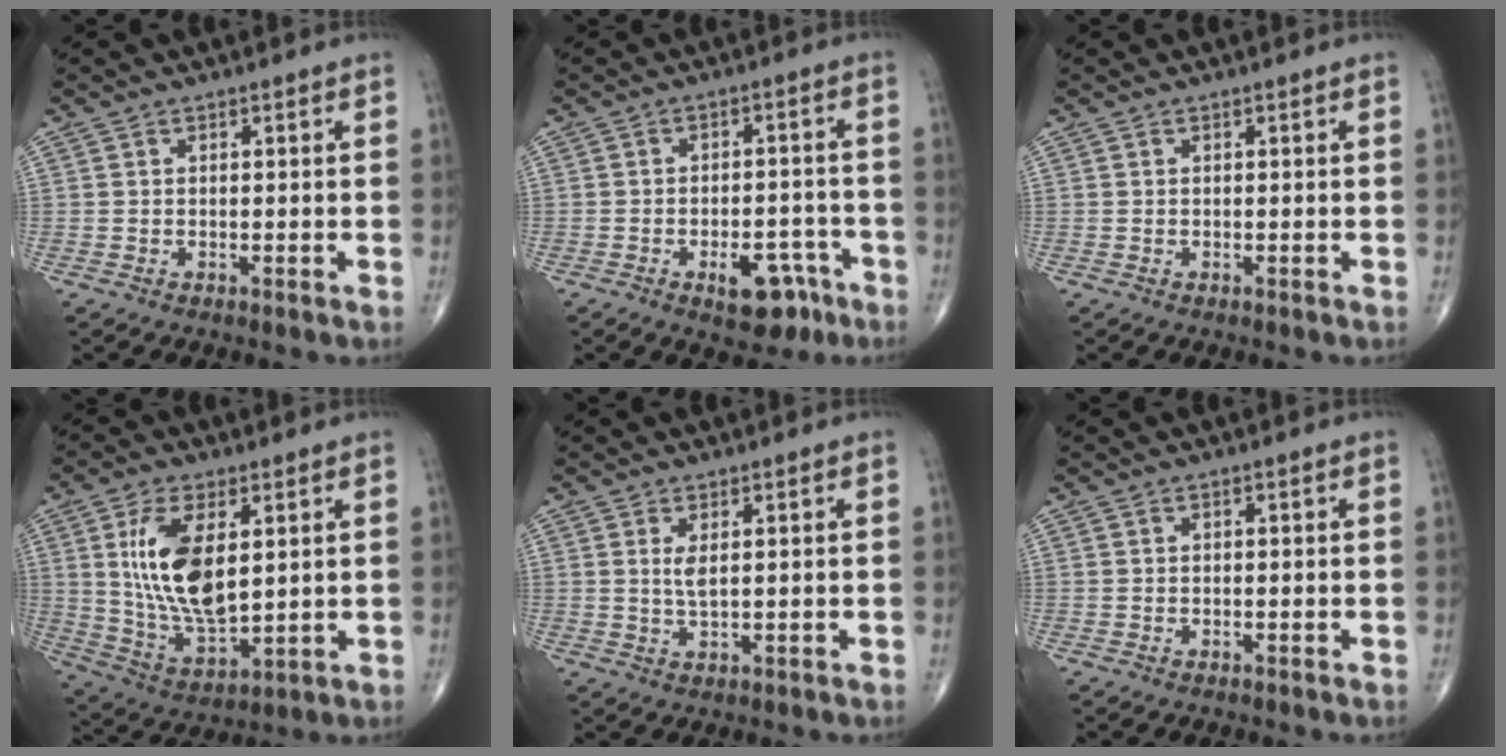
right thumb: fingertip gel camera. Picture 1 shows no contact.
{"total": 8.1, "force": [-4.4, 4.4, 5.2], "torque": [-0.049, 0.033, -0.054]}
{"total": 0.0}
{"total": 15.0, "force": [3.7, 7.2, 12.7], "torque": [-0.237, -0.024, 0.082]}
{"total": 2.7, "force": [0.8, 0.9, 2.5], "torque": [-0.052, -0.011, 0.021]}
{"total": 0.0}